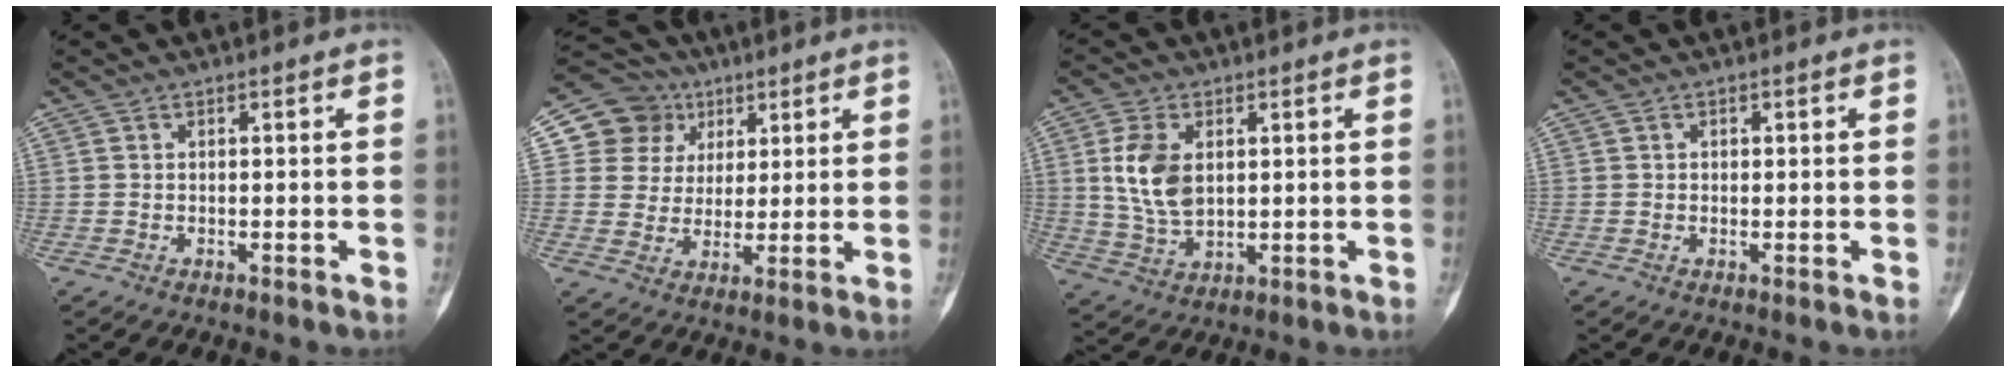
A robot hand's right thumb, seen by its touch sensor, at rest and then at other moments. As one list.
[{"total": 10.7, "force": [4.3, 9.7, 1.5], "torque": [0.017, -0.004, 0.073]}, {"total": 9.7, "force": [2.0, 5.9, 7.5], "torque": [-0.144, -0.009, 0.047]}, {"total": 0.6, "force": [0.2, 0.5, 0.2], "torque": [0.001, 0.001, 0.002]}]